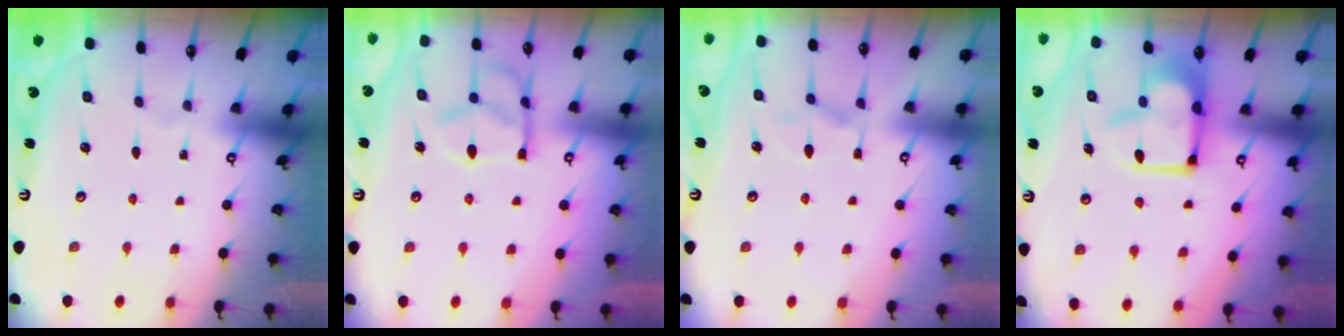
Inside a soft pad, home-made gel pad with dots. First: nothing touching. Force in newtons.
{"total": 12.2, "press": 12.2, "slide": 1.3}
{"total": 1.4, "press": 0.3, "slide": 1.3}
{"total": 2.1, "press": 2.0, "slide": 0.8}